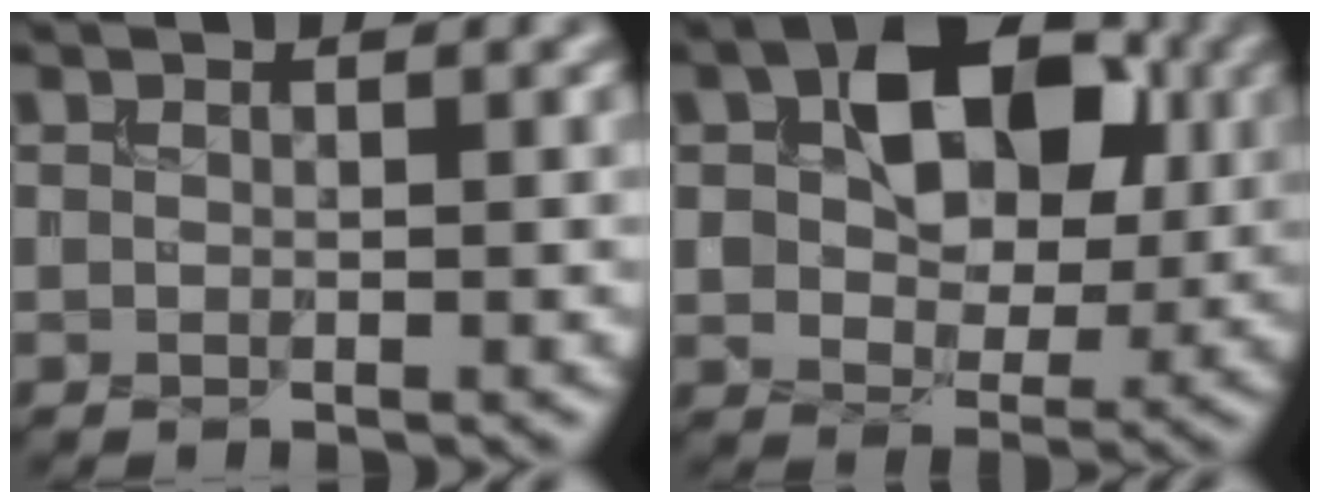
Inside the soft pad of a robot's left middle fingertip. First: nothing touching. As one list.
[{"total": 9.4, "force": [2.0, 6.2, 6.8], "torque": [-0.104, 0.006, 0.029]}]